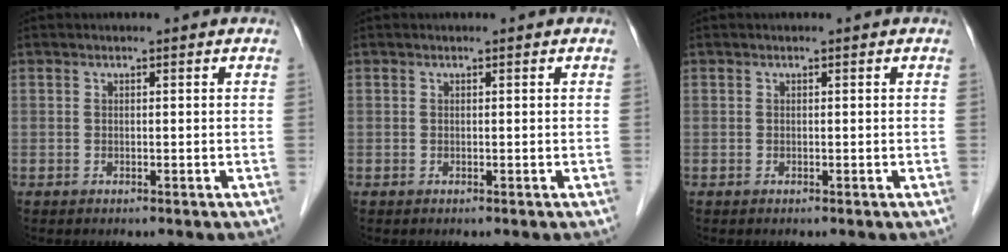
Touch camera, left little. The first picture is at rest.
{"total": 0.0}
{"total": 0.0}